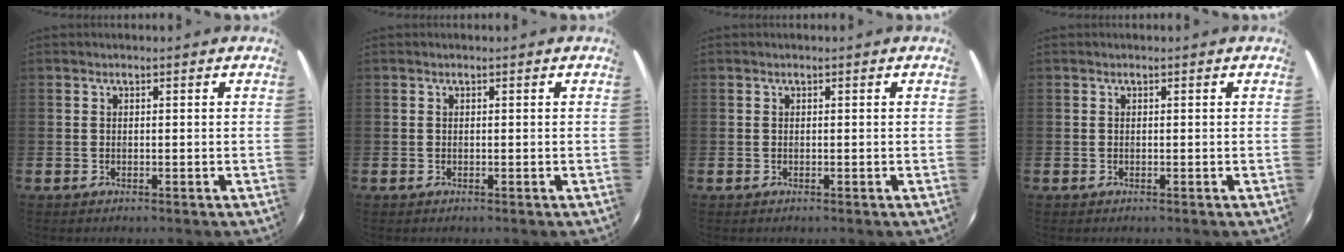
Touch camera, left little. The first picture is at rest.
{"total": 0.0}
{"total": 0.0}
{"total": 0.0}